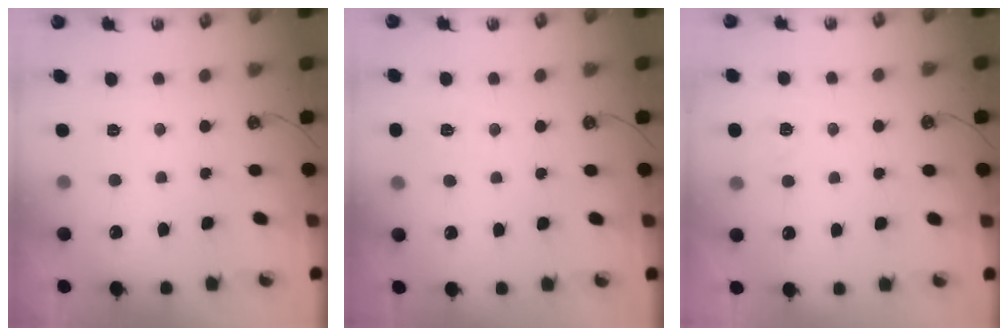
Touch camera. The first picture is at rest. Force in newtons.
{"total": 5.6, "press": 5.6, "slide": 0.5}
{"total": 3.3, "press": 3.2, "slide": 0.6}